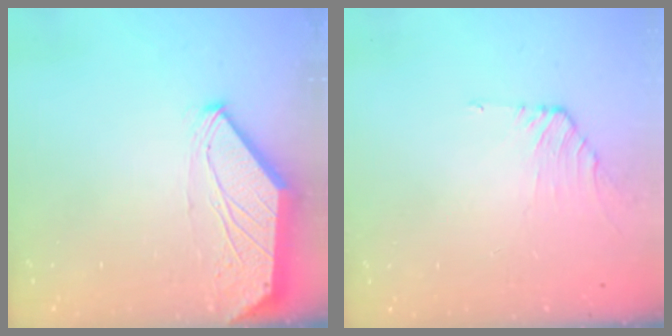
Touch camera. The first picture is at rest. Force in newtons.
{"total": 1.9, "press": 1.8, "slide": 0.6}